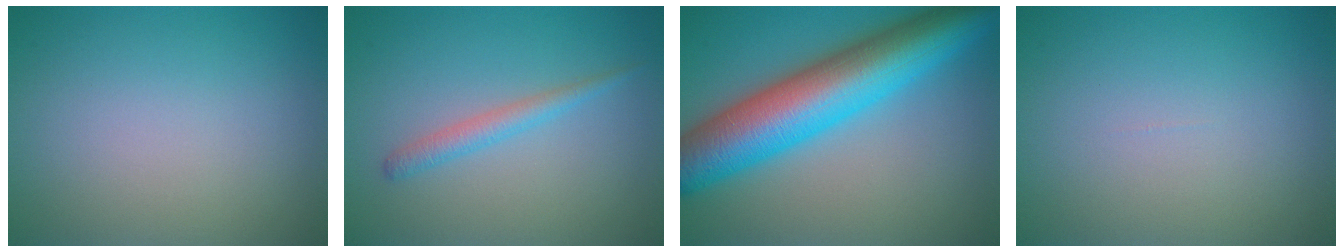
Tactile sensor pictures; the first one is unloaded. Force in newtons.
{"total": 1.8, "press": 1.8, "slide": 0.0}
{"total": 12.1, "press": 12.1, "slide": 0.2}
{"total": 0.0}